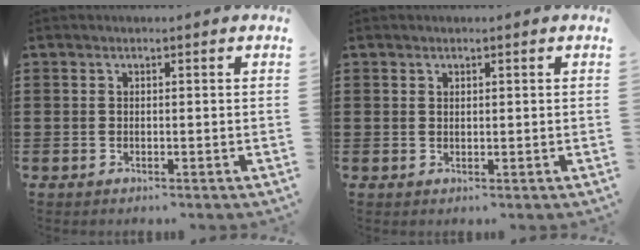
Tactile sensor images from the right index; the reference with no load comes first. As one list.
[{"total": 0.6, "force": [0.5, 0.4, 0.2], "torque": [-0.004, 0.003, 0.009]}]